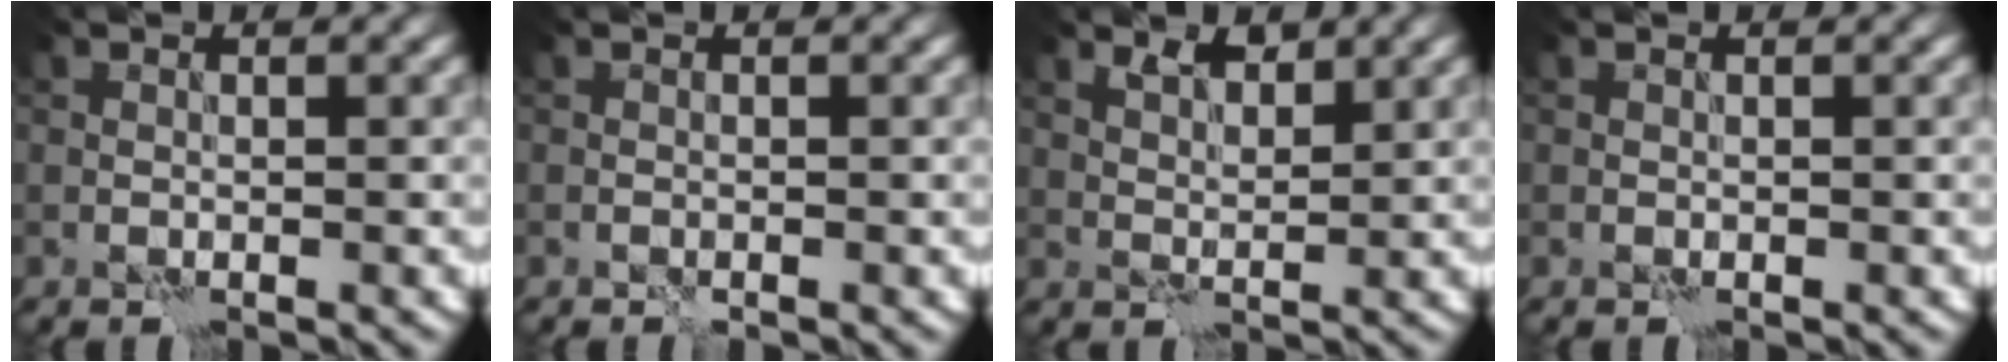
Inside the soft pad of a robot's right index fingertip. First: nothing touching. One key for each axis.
{"total": 0.0}
{"total": 2.3, "fx": 1.7, "fy": 0.8, "fz": 1.3, "tx": -0.016, "ty": -0.005, "tz": 0.035}
{"total": 0.0}